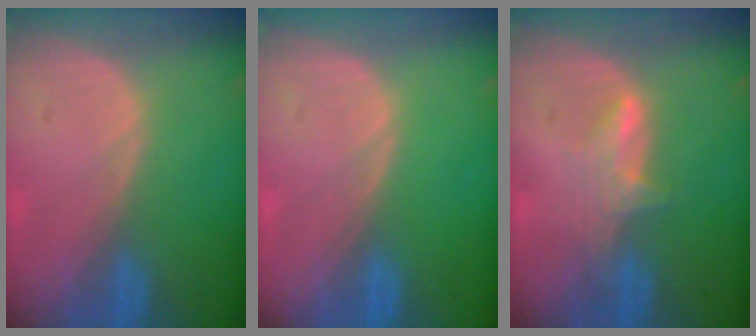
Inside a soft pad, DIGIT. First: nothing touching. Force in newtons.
{"total": 0.0}
{"total": 2.9, "press": 2.9, "slide": 0.4}